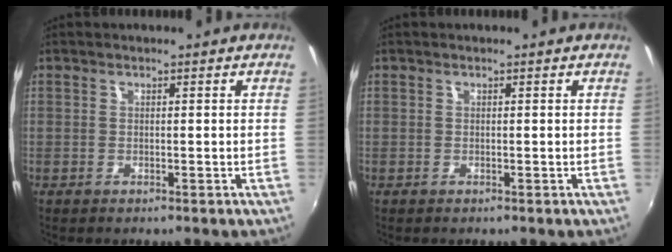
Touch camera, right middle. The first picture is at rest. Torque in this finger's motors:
{"motor_torque": [0.00, 0.00, 0.00, 0.00]}